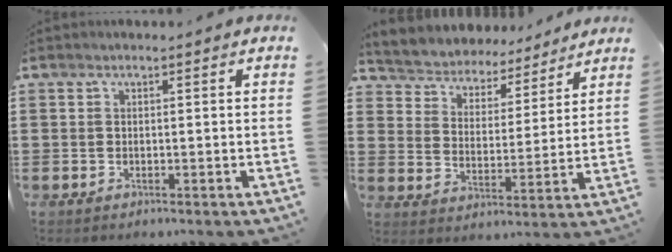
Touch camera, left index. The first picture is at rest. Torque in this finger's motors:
{"motor_torque": [1.29, -0.84, 0.56, 0.10]}